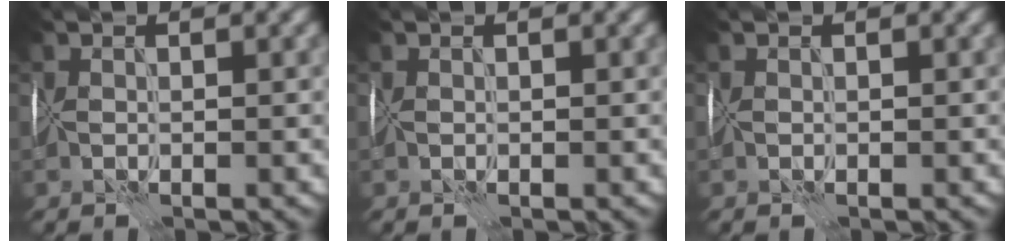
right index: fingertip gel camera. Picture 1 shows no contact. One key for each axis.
{"total": 0.0}
{"total": 0.0}